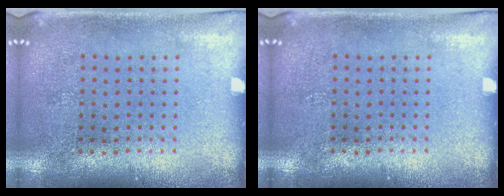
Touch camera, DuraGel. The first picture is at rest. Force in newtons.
{"total": 0.0}